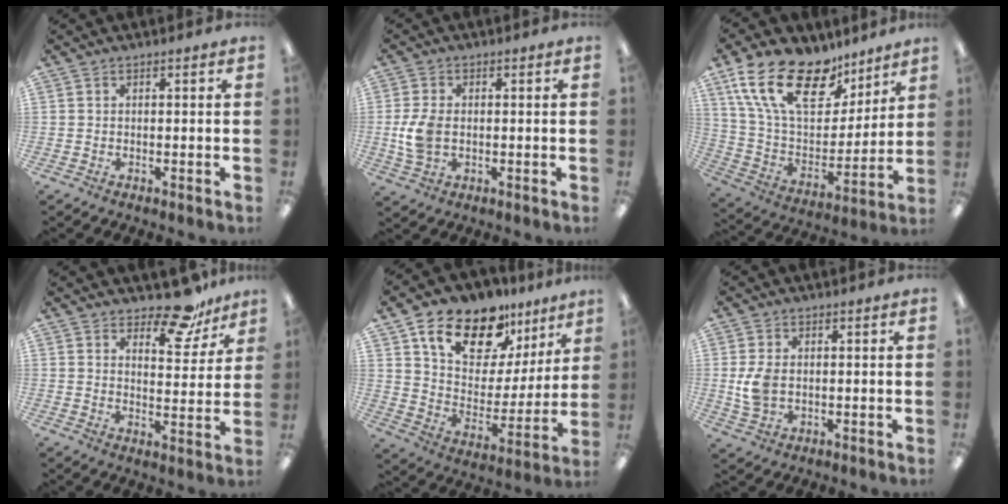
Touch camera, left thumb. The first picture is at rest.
{"total": 7.6, "force": [-0.2, 5.2, 5.6], "torque": [-0.121, -0.002, -0.006]}
{"total": 22.3, "force": [13.9, 11.2, 13.4], "torque": [-0.260, -0.070, 0.251]}
{"total": 12.1, "force": [9.7, 4.7, 5.5], "torque": [-0.067, -0.065, 0.172]}
{"total": 17.0, "force": [12.7, 8.6, 7.4], "torque": [-0.143, -0.080, 0.229]}
{"total": 6.6, "force": [0.3, 4.7, 4.6], "torque": [-0.097, 0.001, 0.005]}